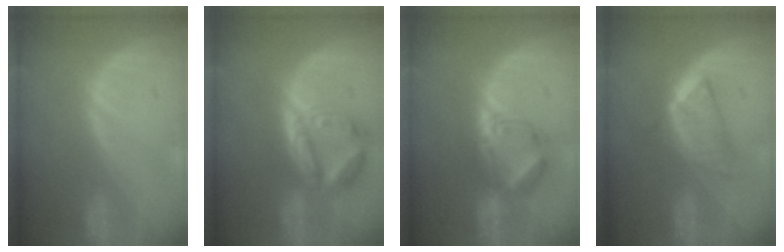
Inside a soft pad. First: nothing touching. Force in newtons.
{"total": 8.0, "press": 7.1, "slide": 3.8}
{"total": 6.0, "press": 5.9, "slide": 0.7}
{"total": 6.2, "press": 5.4, "slide": 3.0}